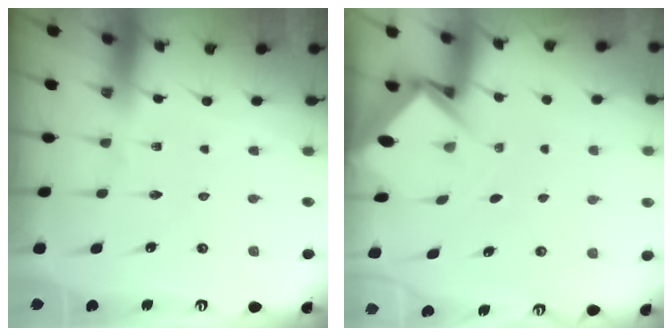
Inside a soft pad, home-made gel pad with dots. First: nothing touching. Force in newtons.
{"total": 3.2, "press": 3.2, "slide": 0.2}